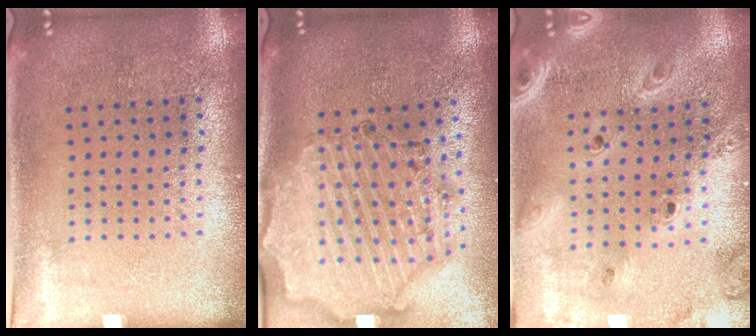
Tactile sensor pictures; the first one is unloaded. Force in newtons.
{"total": 2.4, "press": 2.3, "slide": 0.7}
{"total": 2.7, "press": 2.3, "slide": 1.4}